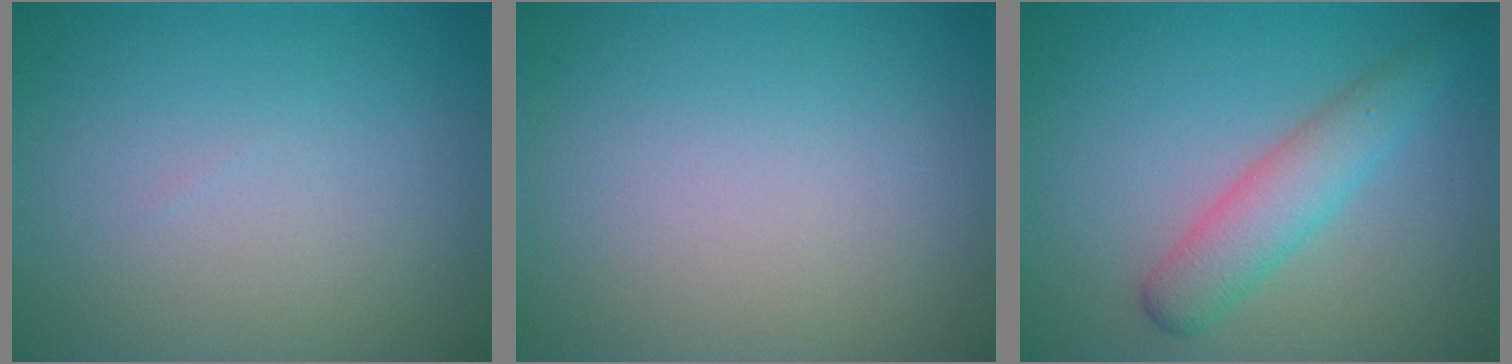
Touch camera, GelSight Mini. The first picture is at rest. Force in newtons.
{"total": 0.0}
{"total": 3.8, "press": 3.8, "slide": 0.1}